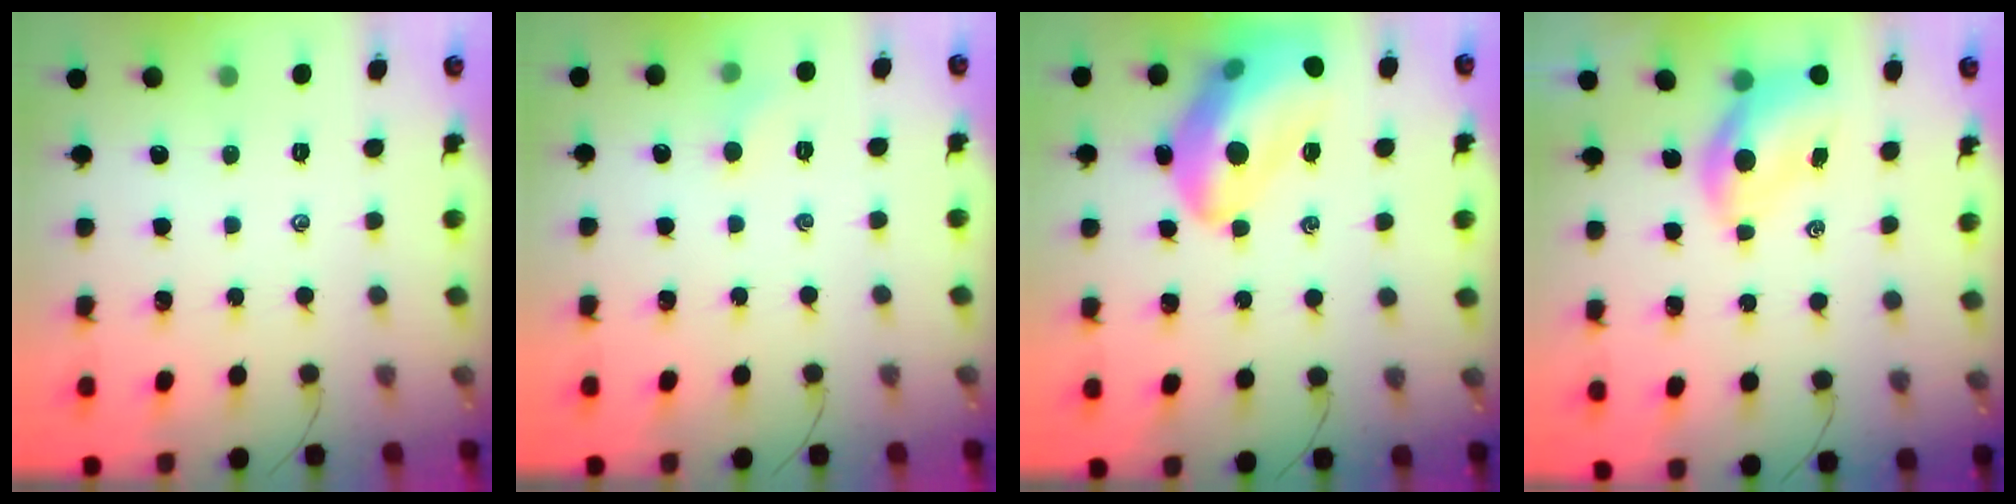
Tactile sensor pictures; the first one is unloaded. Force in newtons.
{"total": 4.4, "press": 4.1, "slide": 1.5}
{"total": 21.4, "press": 21.0, "slide": 3.9}
{"total": 6.7, "press": 6.6, "slide": 0.9}